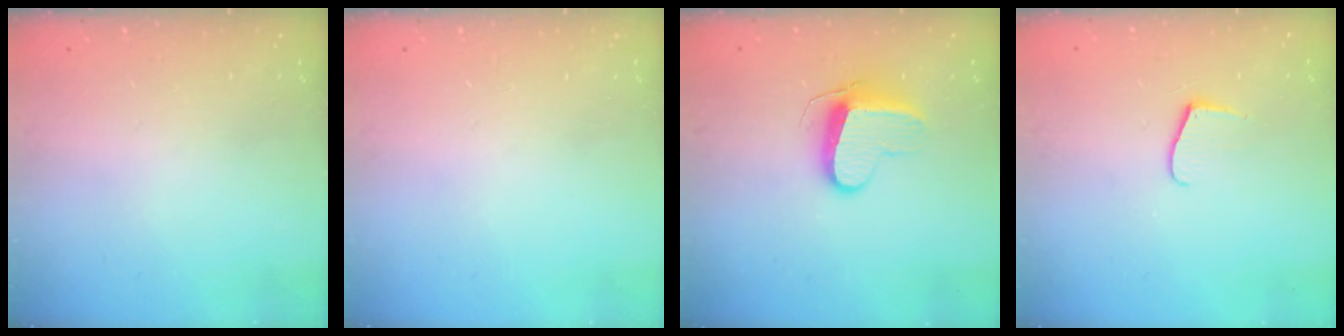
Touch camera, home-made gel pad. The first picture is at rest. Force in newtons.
{"total": 0.0}
{"total": 9.9, "press": 9.9, "slide": 0.3}
{"total": 6.9, "press": 6.9, "slide": 0.7}